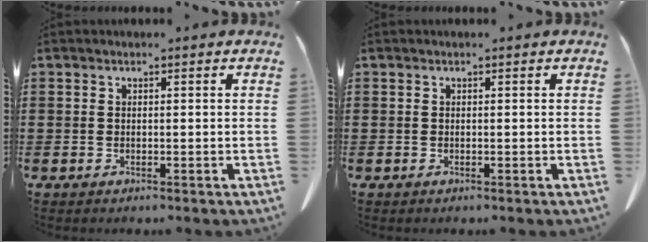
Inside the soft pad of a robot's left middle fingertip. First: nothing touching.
{"total": 0.0}